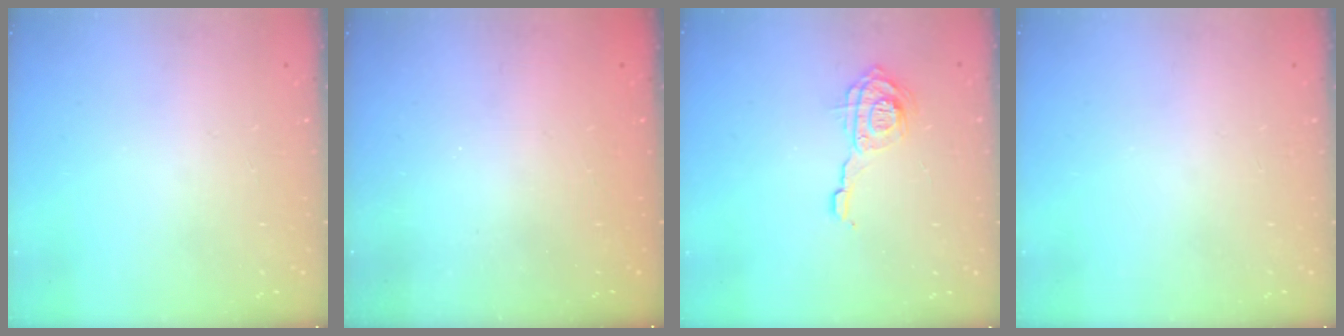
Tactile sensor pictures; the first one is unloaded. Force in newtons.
{"total": 2.6, "press": 2.5, "slide": 0.8}
{"total": 10.0, "press": 10.0, "slide": 0.8}
{"total": 0.0}